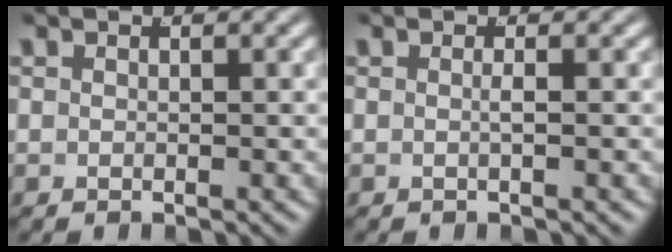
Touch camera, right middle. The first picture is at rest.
{"total": 0.8, "force": [-0.2, -0.4, 0.6], "torque": [-0.013, -0.002, -0.004]}